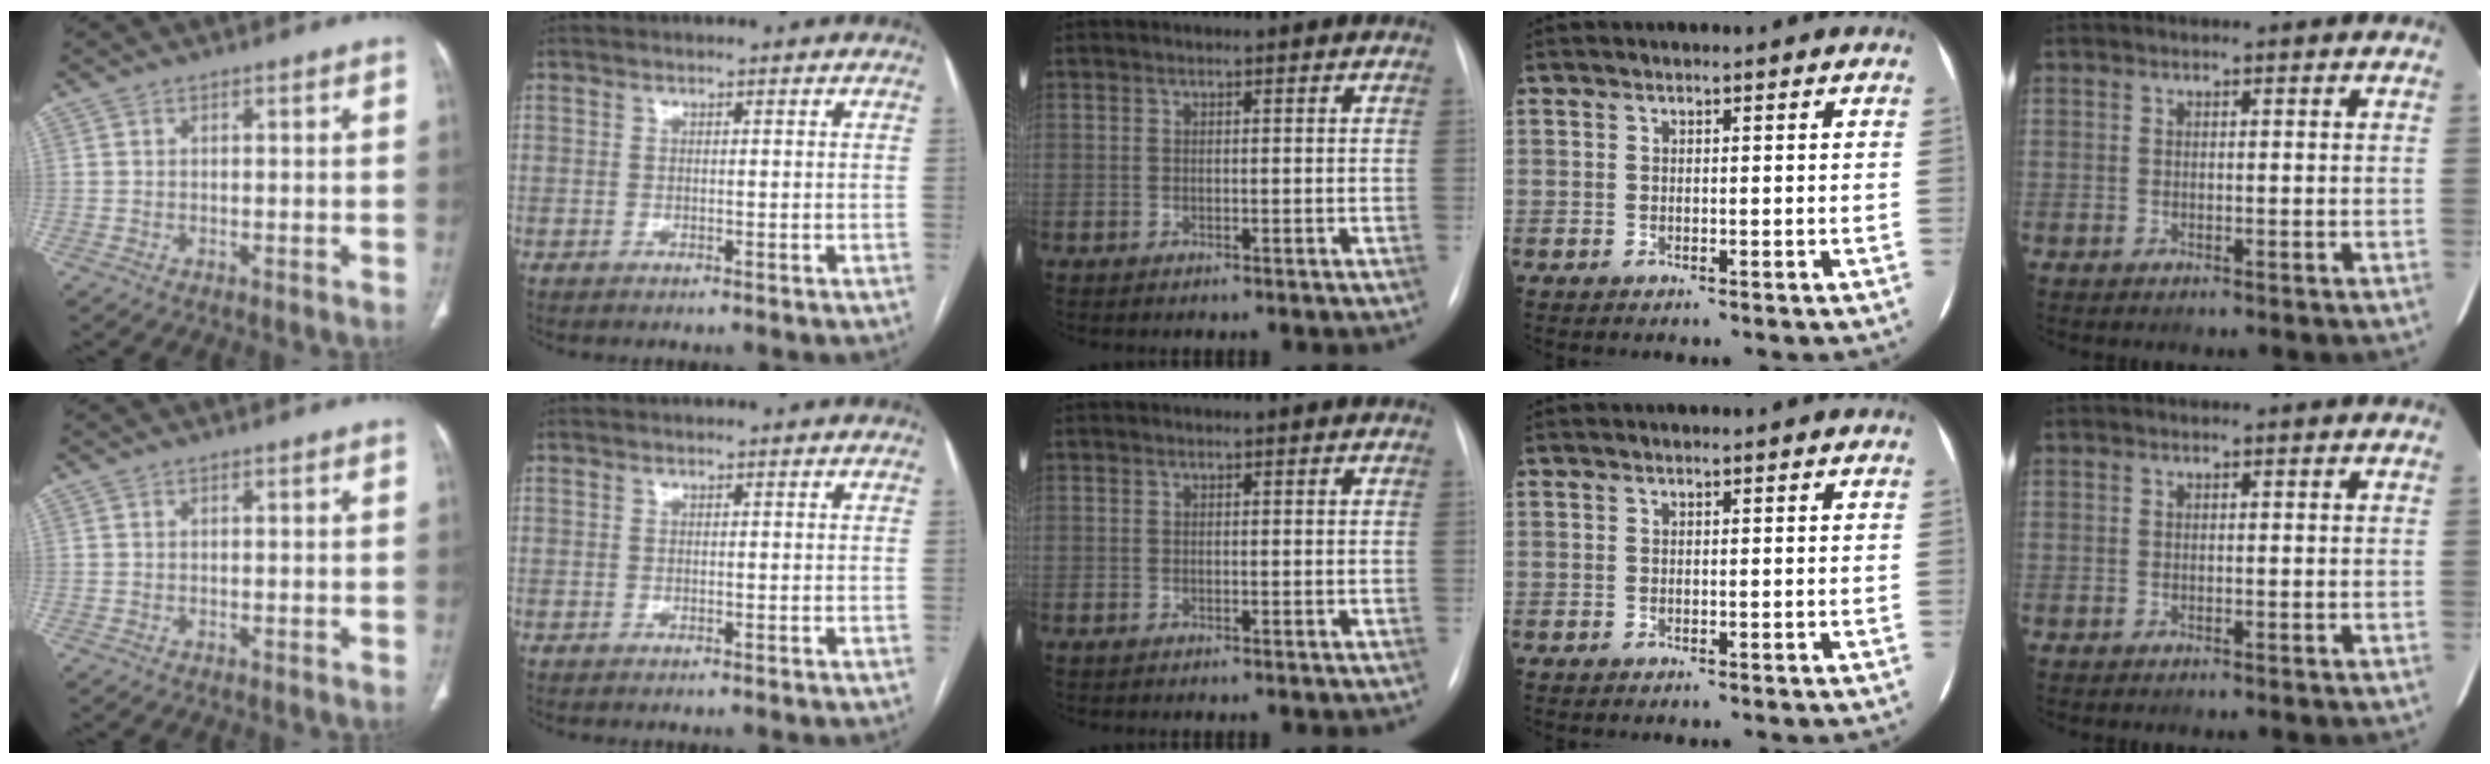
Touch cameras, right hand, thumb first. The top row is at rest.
{}